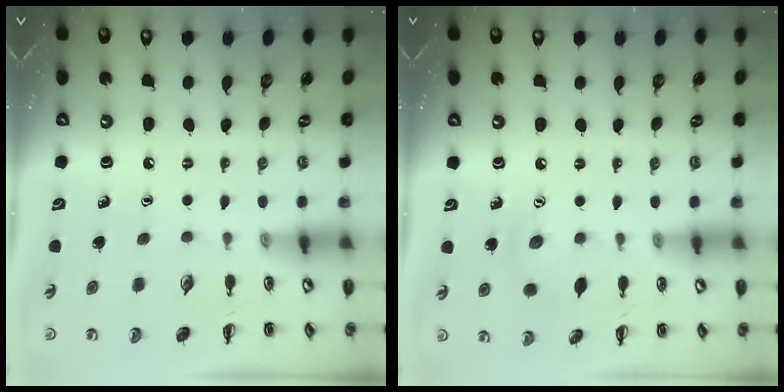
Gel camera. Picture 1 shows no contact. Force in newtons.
{"total": 6.5, "press": 6.3, "slide": 1.4}